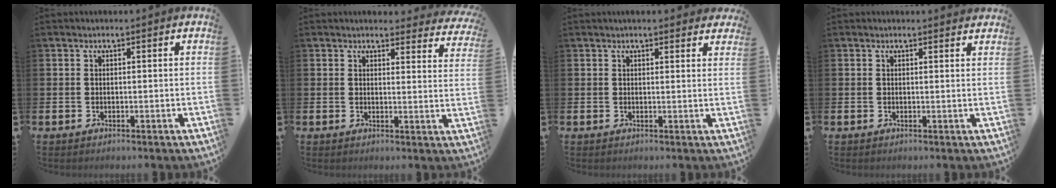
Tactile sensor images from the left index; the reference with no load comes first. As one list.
[{"total": 3.0, "force": [2.9, 0.7, 0.0], "torque": [0.002, -0.017, 0.050]}, {"total": 1.7, "force": [1.7, 0.3, 0.1], "torque": [-0.004, -0.001, 0.031]}, {"total": 0.7, "force": [0.6, 0.0, 0.1], "torque": [0.005, -0.003, 0.011]}]